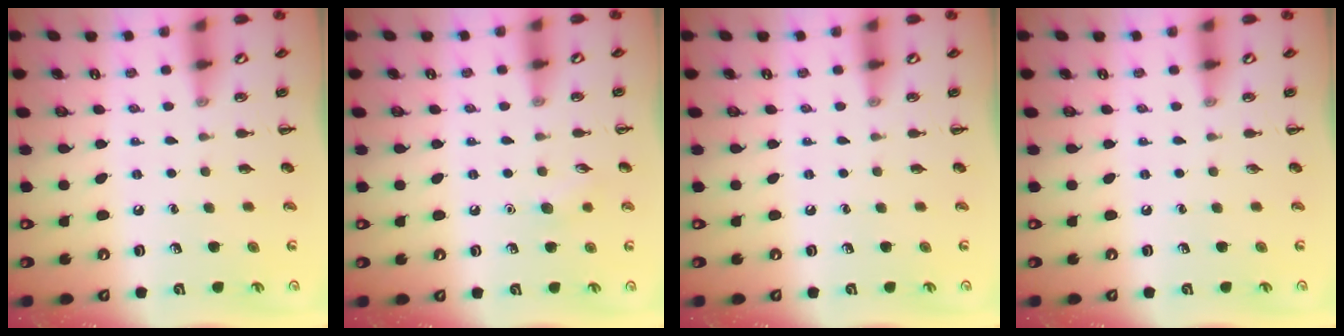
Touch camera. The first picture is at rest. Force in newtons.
{"total": 5.4, "press": 5.2, "slide": 1.4}
{"total": 0.0}
{"total": 0.0}